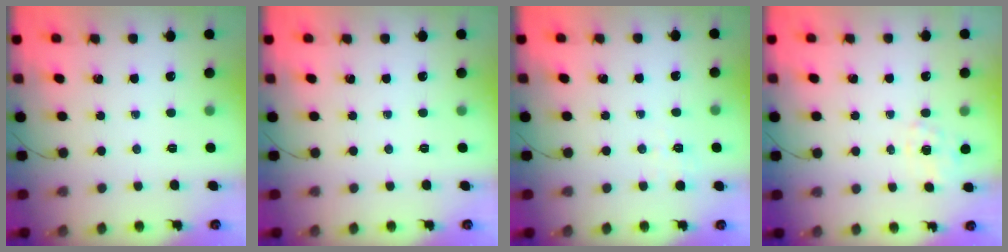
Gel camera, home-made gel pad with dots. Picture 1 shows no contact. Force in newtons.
{"total": 0.0}
{"total": 2.7, "press": 2.0, "slide": 1.8}
{"total": 0.9, "press": 0.2, "slide": 0.9}